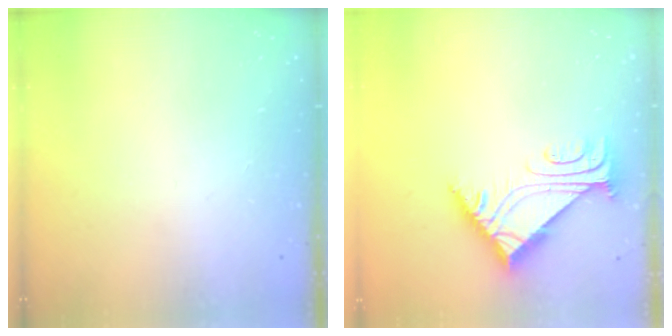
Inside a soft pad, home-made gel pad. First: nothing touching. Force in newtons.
{"total": 6.3, "press": 6.2, "slide": 0.9}